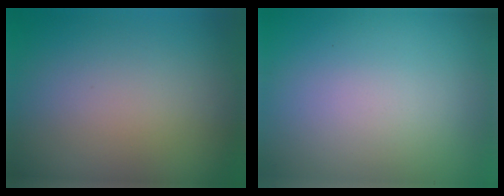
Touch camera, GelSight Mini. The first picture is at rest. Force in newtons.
{"total": 0.0}